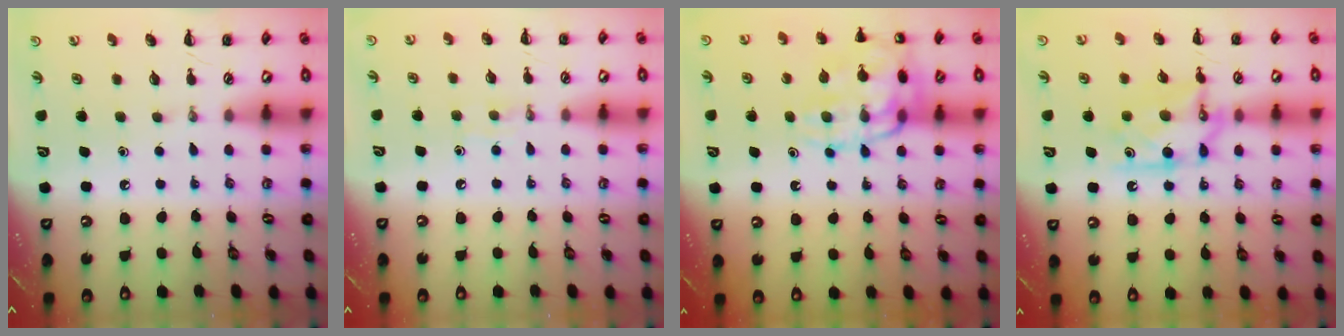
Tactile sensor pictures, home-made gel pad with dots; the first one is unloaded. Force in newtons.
{"total": 3.2, "press": 3.1, "slide": 1.0}
{"total": 17.0, "press": 16.9, "slide": 1.9}
{"total": 11.2, "press": 11.1, "slide": 0.4}